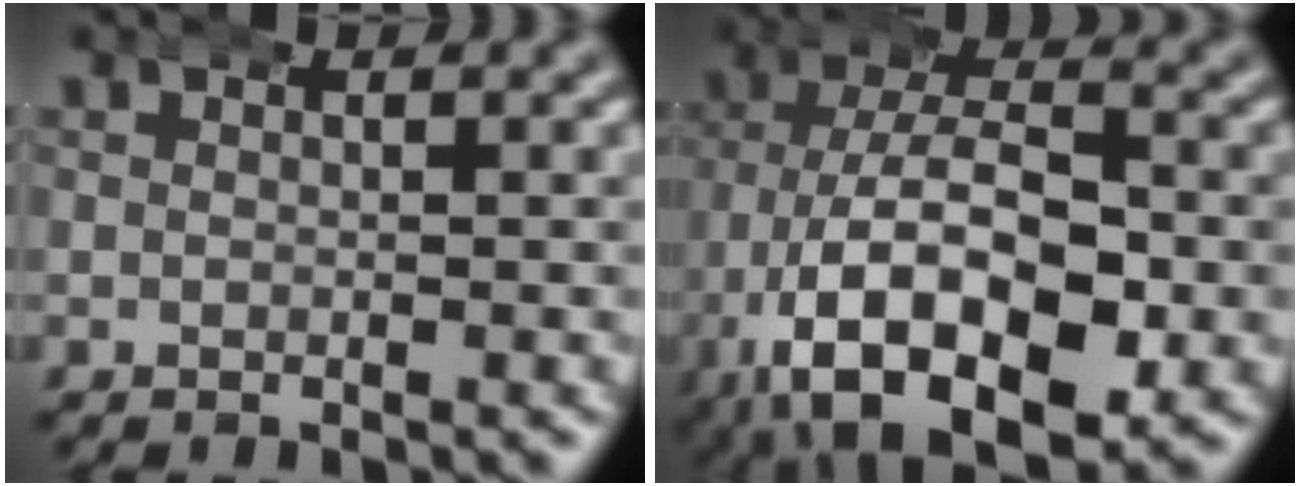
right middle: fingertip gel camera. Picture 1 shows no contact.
{"total": 14.0, "force": [-4.4, 8.8, 10.0], "torque": [-0.214, -0.057, -0.044]}